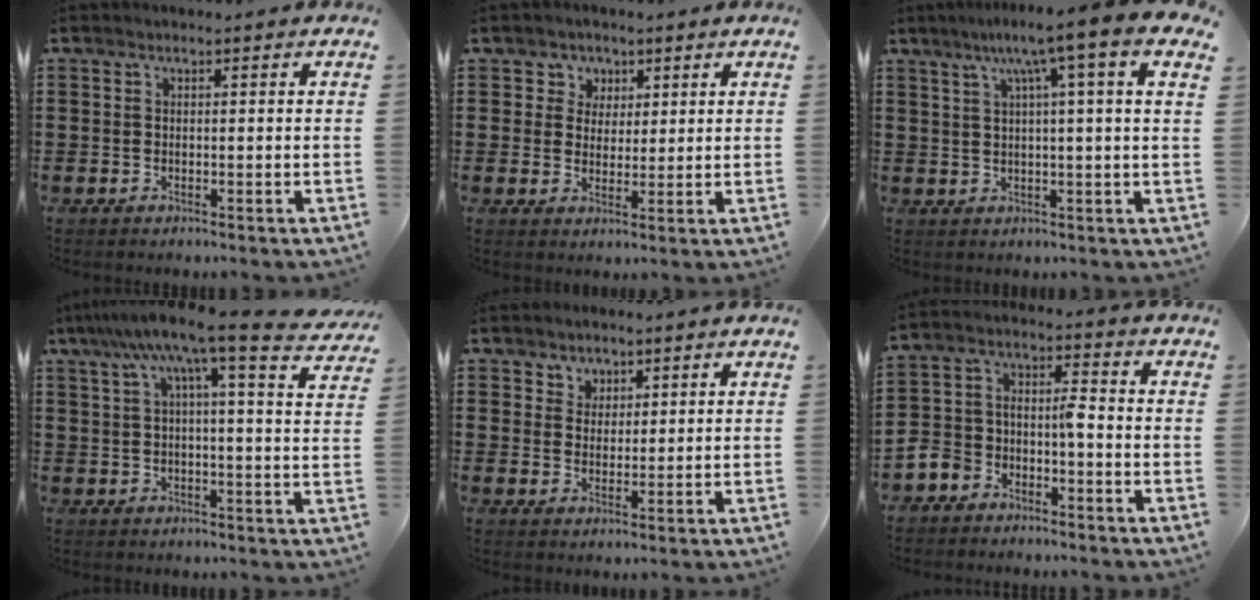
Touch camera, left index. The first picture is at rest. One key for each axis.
{"total": 3.5, "fx": 1.6, "fy": 3.1, "fz": 0.0, "tx": -0.011, "ty": 0.011, "tz": 0.025}
{"total": 7.2, "fx": 3.2, "fy": -0.6, "fz": 6.5, "tx": -0.135, "ty": -0.006, "tz": 0.044}
{"total": 9.4, "fx": 6.5, "fy": 0.4, "fz": 6.9, "tx": -0.146, "ty": -0.026, "tz": 0.104}
{"total": 2.9, "fx": 1.8, "fy": 2.2, "fz": -0.3, "tx": -0.008, "ty": 0.009, "tz": 0.033}
{"total": 4.9, "fx": -3.8, "fy": 2.1, "fz": 2.3, "tx": -0.060, "ty": -0.003, "tz": -0.082}